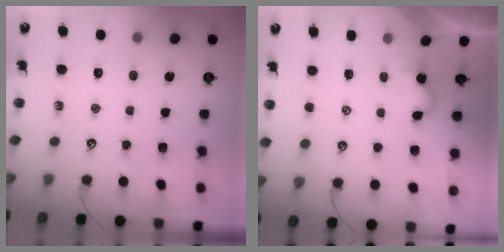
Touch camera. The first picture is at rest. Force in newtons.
{"total": 2.3, "press": 2.3, "slide": 0.2}